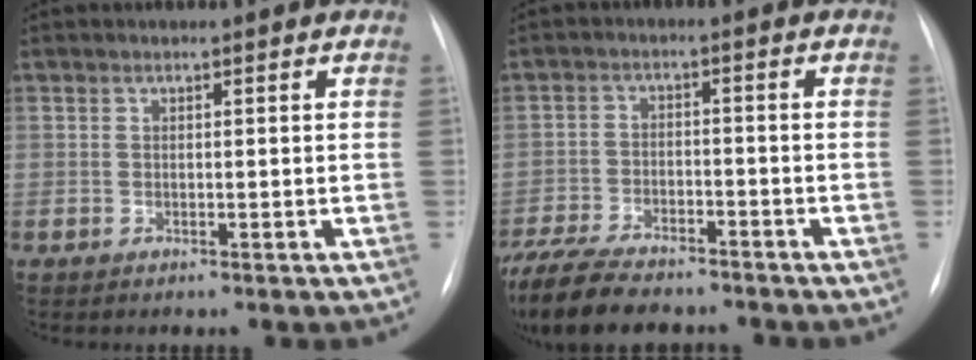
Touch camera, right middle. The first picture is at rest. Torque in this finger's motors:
{"motor_torque": [1.08, -1.06, 0.20, 0.08]}